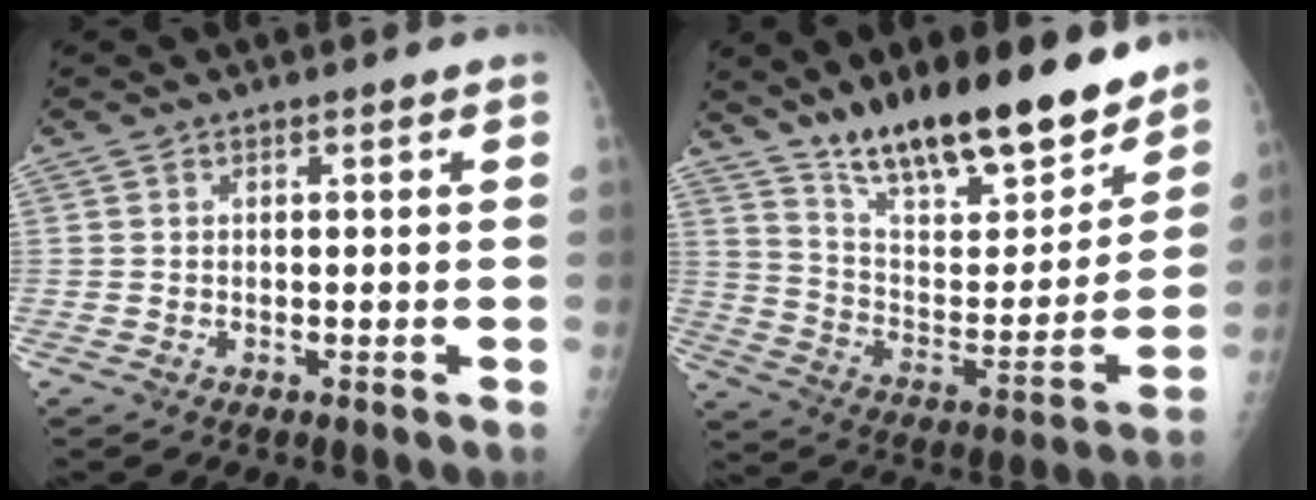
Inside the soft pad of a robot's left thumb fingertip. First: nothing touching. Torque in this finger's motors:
{"motor_torque": [0.31, 0.28, 1.43, -1.35, 0.11]}